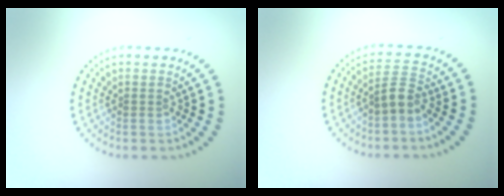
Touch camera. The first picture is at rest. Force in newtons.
{"total": 2.2, "press": 1.8, "slide": 1.4}